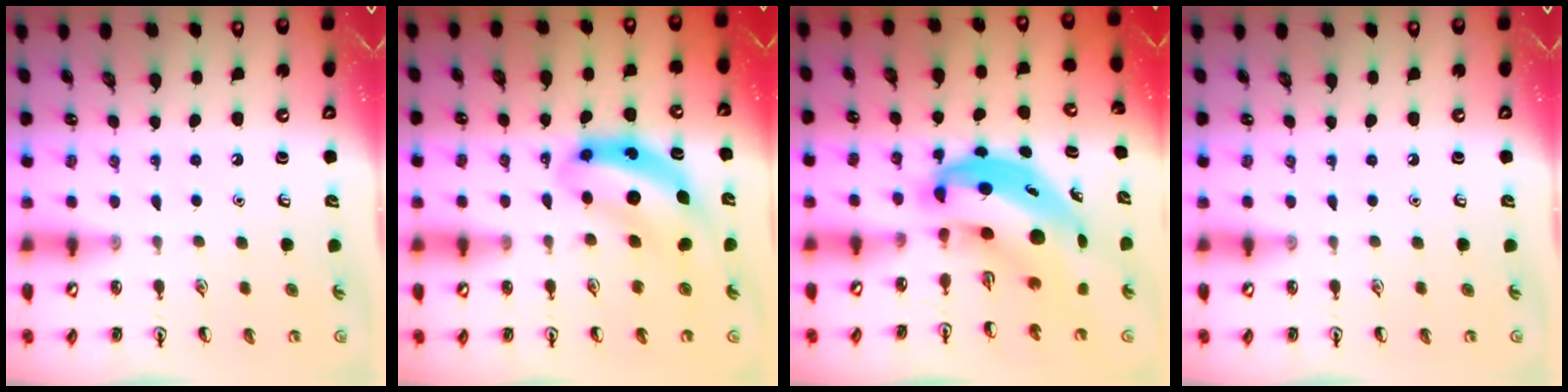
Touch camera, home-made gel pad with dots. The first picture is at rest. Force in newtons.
{"total": 8.8, "press": 8.4, "slide": 2.7}
{"total": 8.8, "press": 8.4, "slide": 2.5}
{"total": 0.0}